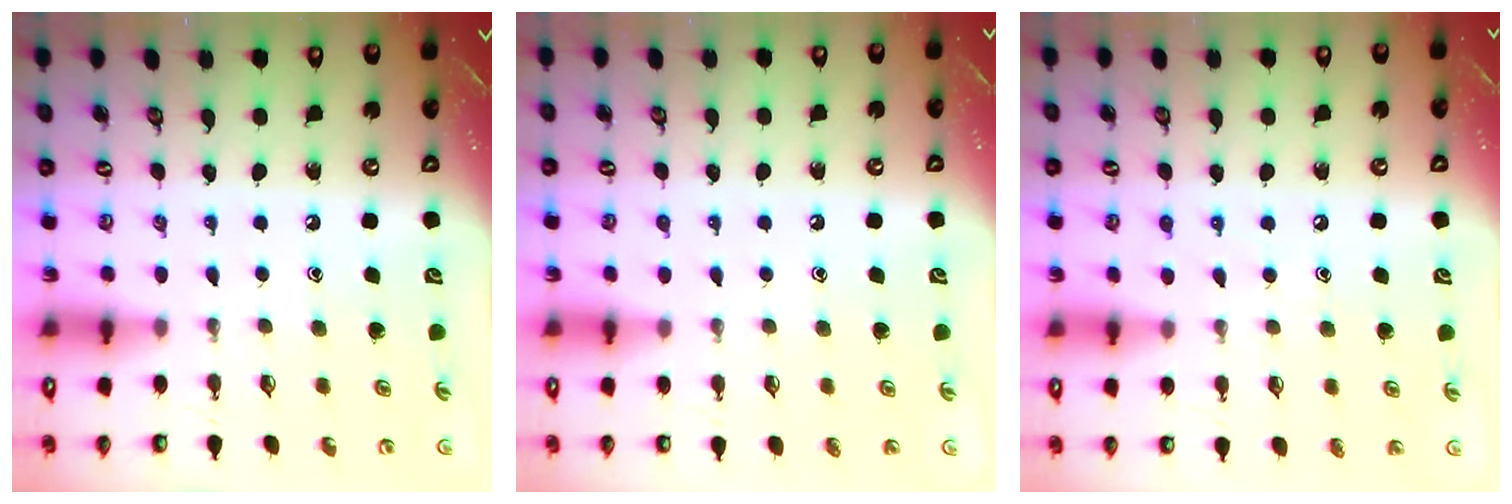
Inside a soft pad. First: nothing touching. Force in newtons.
{"total": 2.0, "press": 2.0, "slide": 0.2}
{"total": 6.2, "press": 6.2, "slide": 0.6}